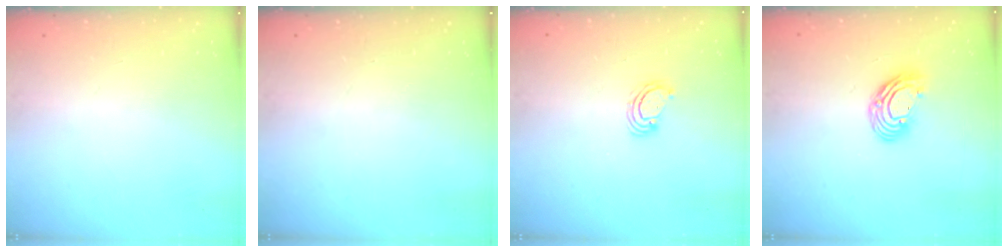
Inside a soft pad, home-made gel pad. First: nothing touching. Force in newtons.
{"total": 0.0}
{"total": 2.4, "press": 2.4, "slide": 0.2}
{"total": 9.2, "press": 9.2, "slide": 0.6}